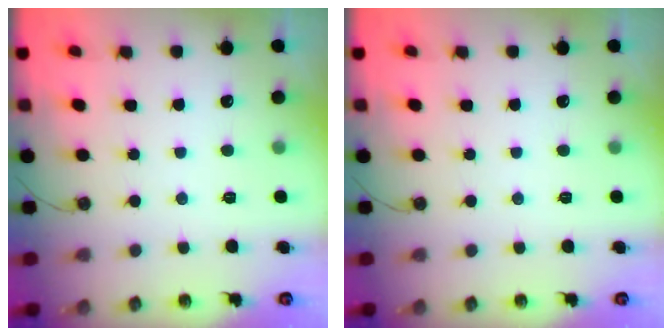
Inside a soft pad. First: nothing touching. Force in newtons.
{"total": 0.0}